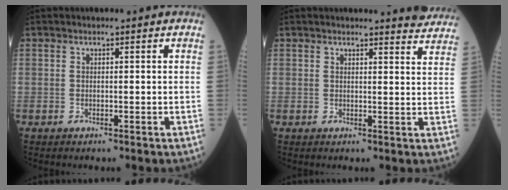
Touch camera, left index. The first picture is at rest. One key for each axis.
{"total": 5.2, "fx": 5.1, "fy": 0.1, "fz": 0.2, "tx": -0.003, "ty": -0.028, "tz": 0.038}